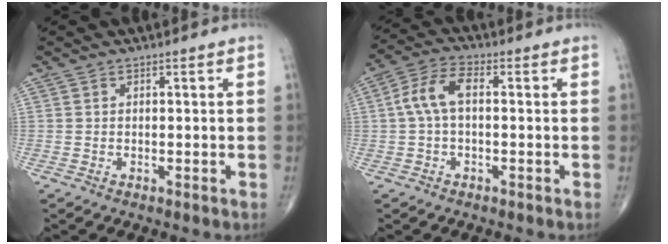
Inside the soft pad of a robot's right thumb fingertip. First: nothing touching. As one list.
[{"total": 6.7, "force": [0.3, 3.4, 5.8], "torque": [-0.122, 0.024, -0.002]}]